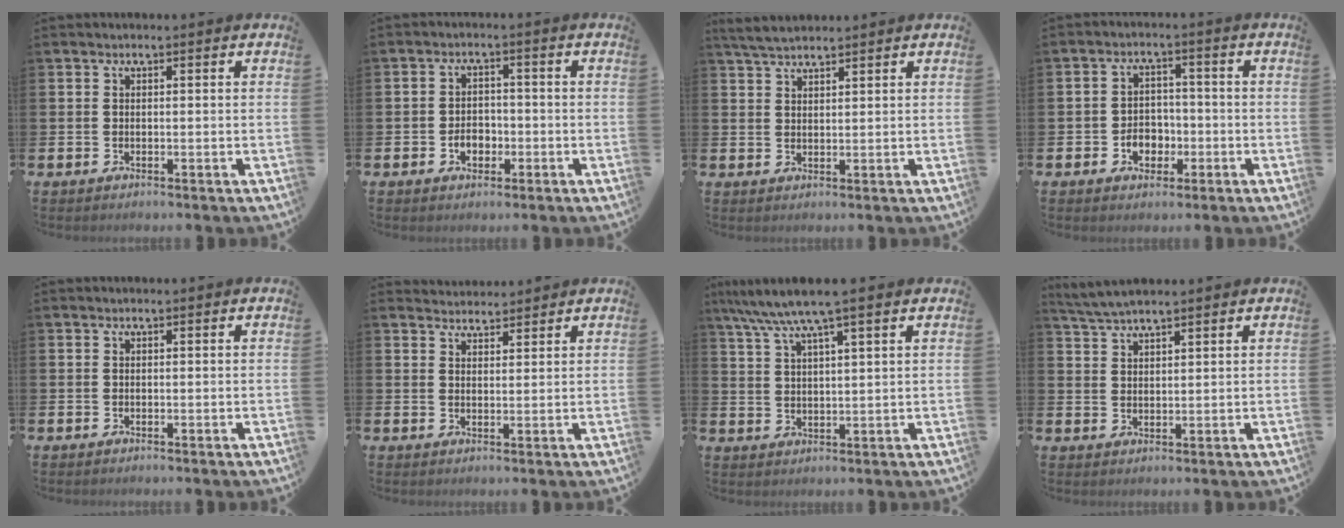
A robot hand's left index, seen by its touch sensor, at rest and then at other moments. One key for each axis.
{"total": 2.9, "fx": -1.0, "fy": 2.2, "fz": 1.6, "tx": -0.015, "ty": -0.004, "tz": -0.027}
{"total": 3.7, "fx": 3.4, "fy": 0.6, "fz": 1.2, "tx": -0.035, "ty": -0.007, "tz": 0.065}
{"total": 3.7, "fx": -1.3, "fy": 3.0, "fz": 1.7, "tx": -0.027, "ty": 0.001, "tz": -0.032}
{"total": 0.0}
{"total": 3.0, "fx": 2.9, "fy": 0.6, "fz": -0.4, "tx": 0.002, "ty": -0.014, "tz": 0.053}
{"total": 6.8, "fx": 5.6, "fy": 0.3, "fz": 3.9, "tx": -0.092, "ty": -0.016, "tz": 0.098}
{"total": 3.9, "fx": 3.7, "fy": 0.2, "fz": 1.1, "tx": -0.035, "ty": -0.007, "tz": 0.069}